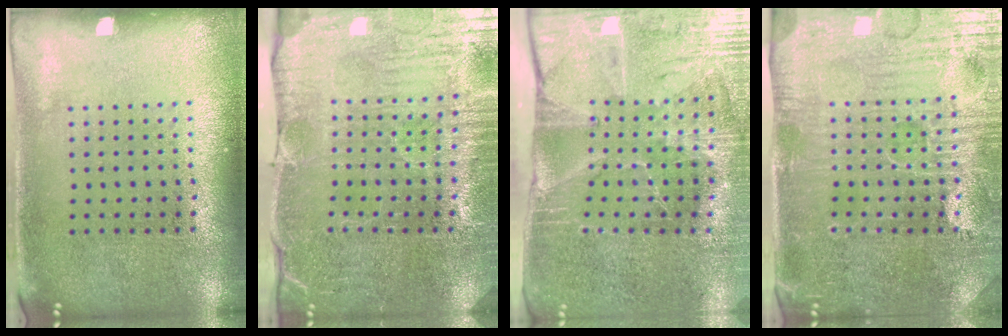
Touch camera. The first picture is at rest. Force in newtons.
{"total": 4.0, "press": 4.0, "slide": 0.6}
{"total": 4.4, "press": 3.7, "slide": 2.4}
{"total": 5.0, "press": 4.7, "slide": 1.8}